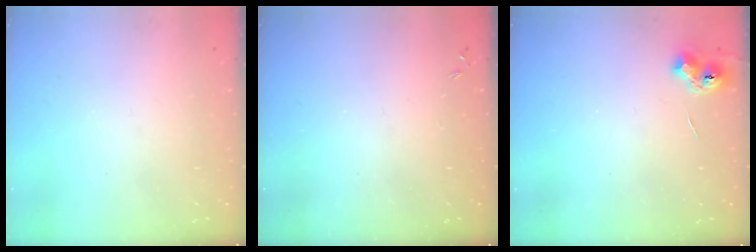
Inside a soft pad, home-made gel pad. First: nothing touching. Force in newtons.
{"total": 0.0}
{"total": 5.8, "press": 5.7, "slide": 0.6}